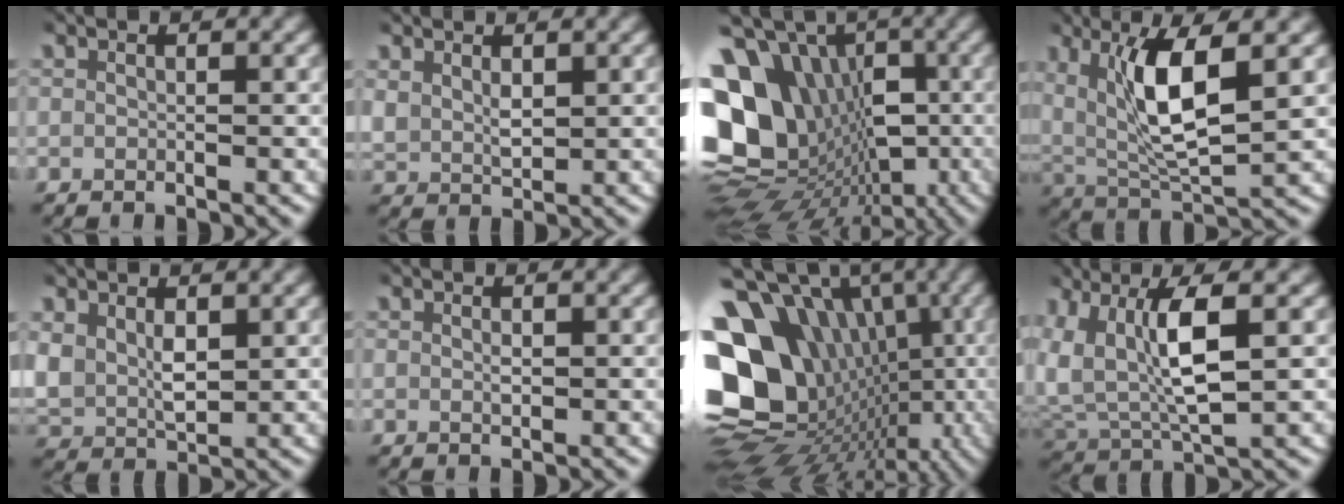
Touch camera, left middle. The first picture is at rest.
{"total": 2.6, "force": [1.2, 1.7, 1.5], "torque": [-0.037, -0.007, 0.032]}
{"total": 21.5, "force": [-2.2, 16.6, 13.4], "torque": [-0.261, -0.057, -0.028]}
{"total": 7.6, "force": [2.2, 3.4, 6.4], "torque": [-0.133, -0.006, 0.051]}
{"total": 5.2, "force": [0.9, 4.2, 2.9], "torque": [-0.088, -0.017, 0.028]}
{"total": 0.6, "force": [0.1, 0.4, 0.5], "torque": [-0.012, -0.004, 0.005]}
{"total": 22.3, "force": [-2.0, 17.2, 14.1], "torque": [-0.255, -0.059, -0.024]}
{"total": 8.9, "force": [2.1, 6.0, 6.3], "torque": [-0.147, -0.007, 0.044]}